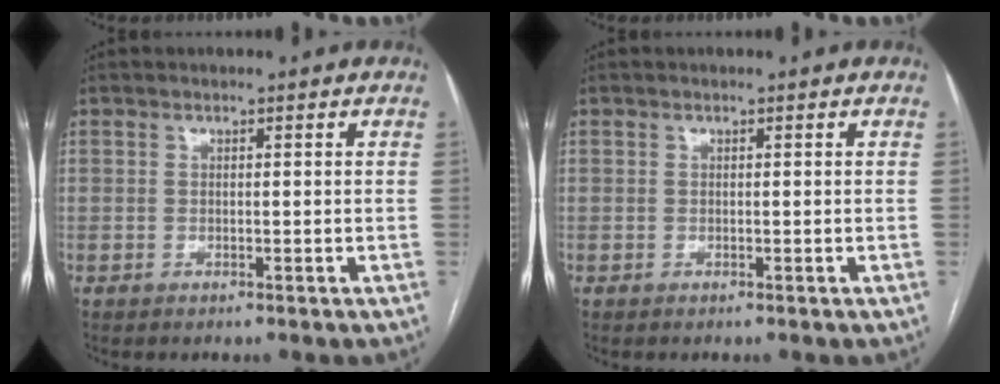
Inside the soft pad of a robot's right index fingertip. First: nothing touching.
{"total": 0.0}